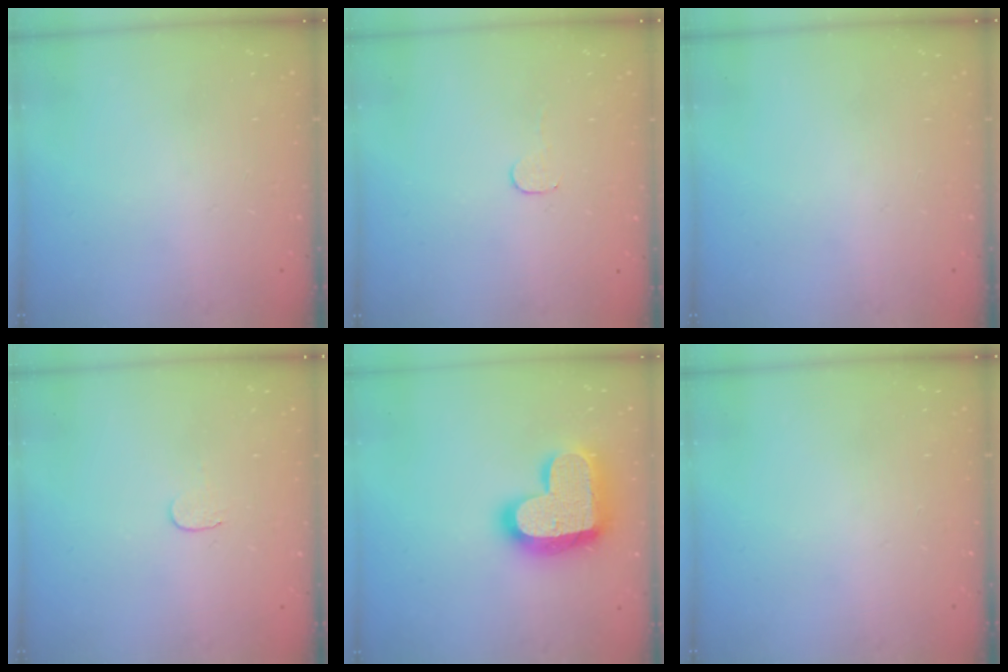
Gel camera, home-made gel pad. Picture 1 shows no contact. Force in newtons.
{"total": 2.8, "press": 2.8, "slide": 0.2}
{"total": 0.0}
{"total": 3.7, "press": 3.7, "slide": 0.4}
{"total": 21.4, "press": 21.4, "slide": 1.3}
{"total": 0.0}